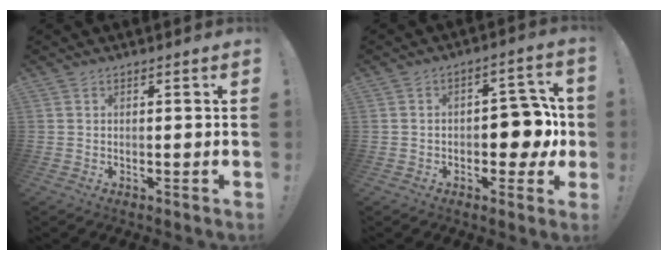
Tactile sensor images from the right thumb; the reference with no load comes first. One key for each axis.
{"total": 9.6, "fx": -1.6, "fy": 6.4, "fz": 7.0, "tx": -0.086, "ty": 0.015, "tz": -0.021}